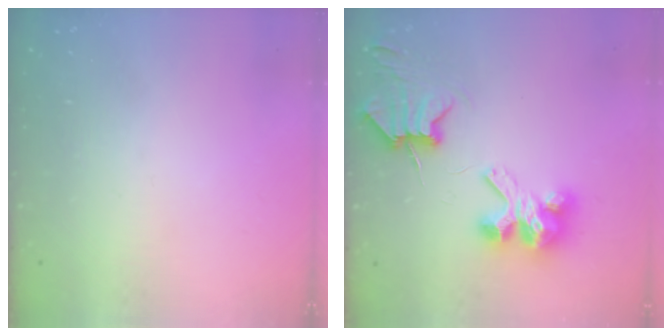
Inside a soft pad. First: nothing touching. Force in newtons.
{"total": 6.3, "press": 6.3, "slide": 0.8}